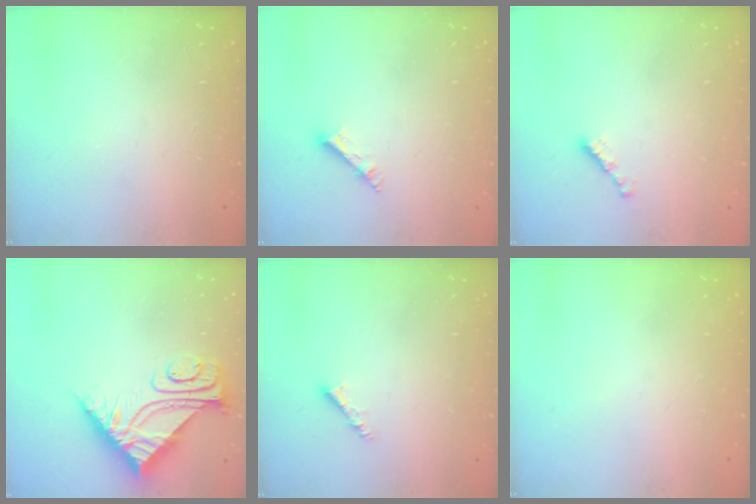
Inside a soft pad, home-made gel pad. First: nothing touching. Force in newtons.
{"total": 3.6, "press": 3.5, "slide": 0.3}
{"total": 2.3, "press": 2.2, "slide": 0.4}
{"total": 9.3, "press": 9.2, "slide": 0.9}
{"total": 3.0, "press": 2.9, "slide": 0.6}
{"total": 0.0}